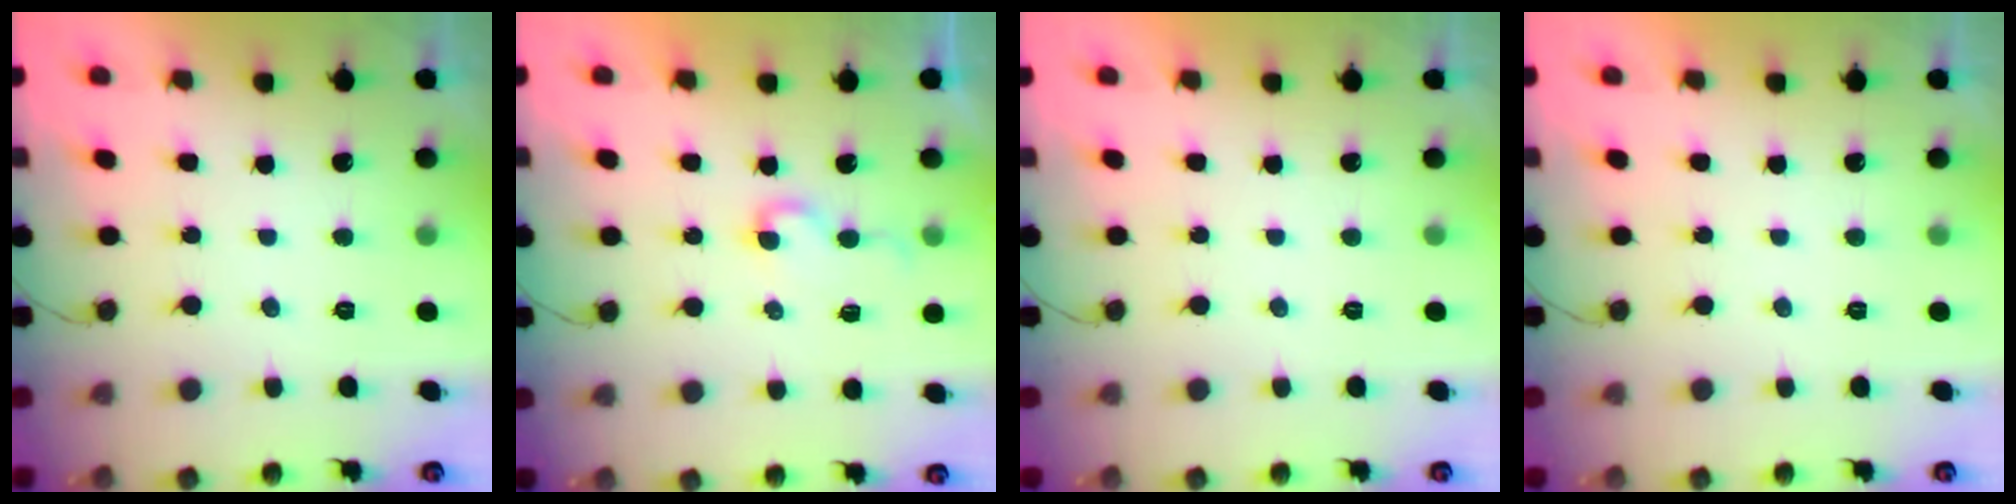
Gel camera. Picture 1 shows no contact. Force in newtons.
{"total": 4.0, "press": 4.0, "slide": 0.5}
{"total": 1.7, "press": 1.7, "slide": 0.1}
{"total": 2.0, "press": 2.0, "slide": 0.1}